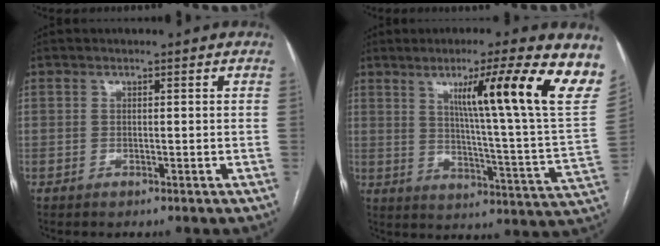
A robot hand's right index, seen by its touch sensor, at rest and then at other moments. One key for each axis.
{"total": 21.4, "fx": 12.3, "fy": -1.3, "fz": 17.5, "tx": -0.213, "ty": -0.030, "tz": 0.159}